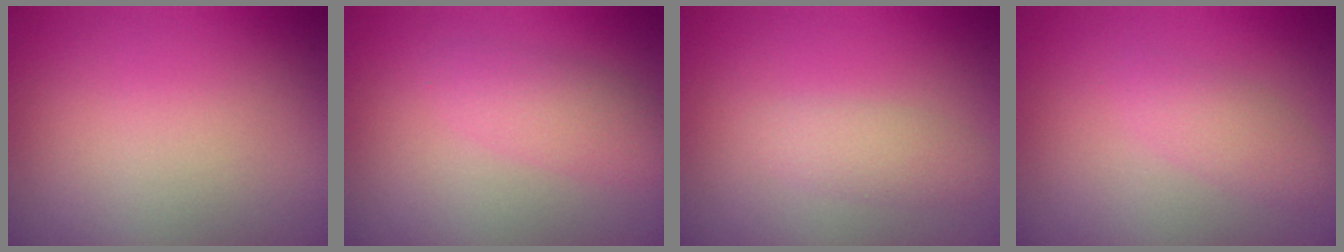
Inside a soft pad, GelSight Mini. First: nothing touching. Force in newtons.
{"total": 2.4, "press": 2.4, "slide": 0.1}
{"total": 1.7, "press": 1.7, "slide": 0.1}
{"total": 1.8, "press": 1.8, "slide": 0.0}